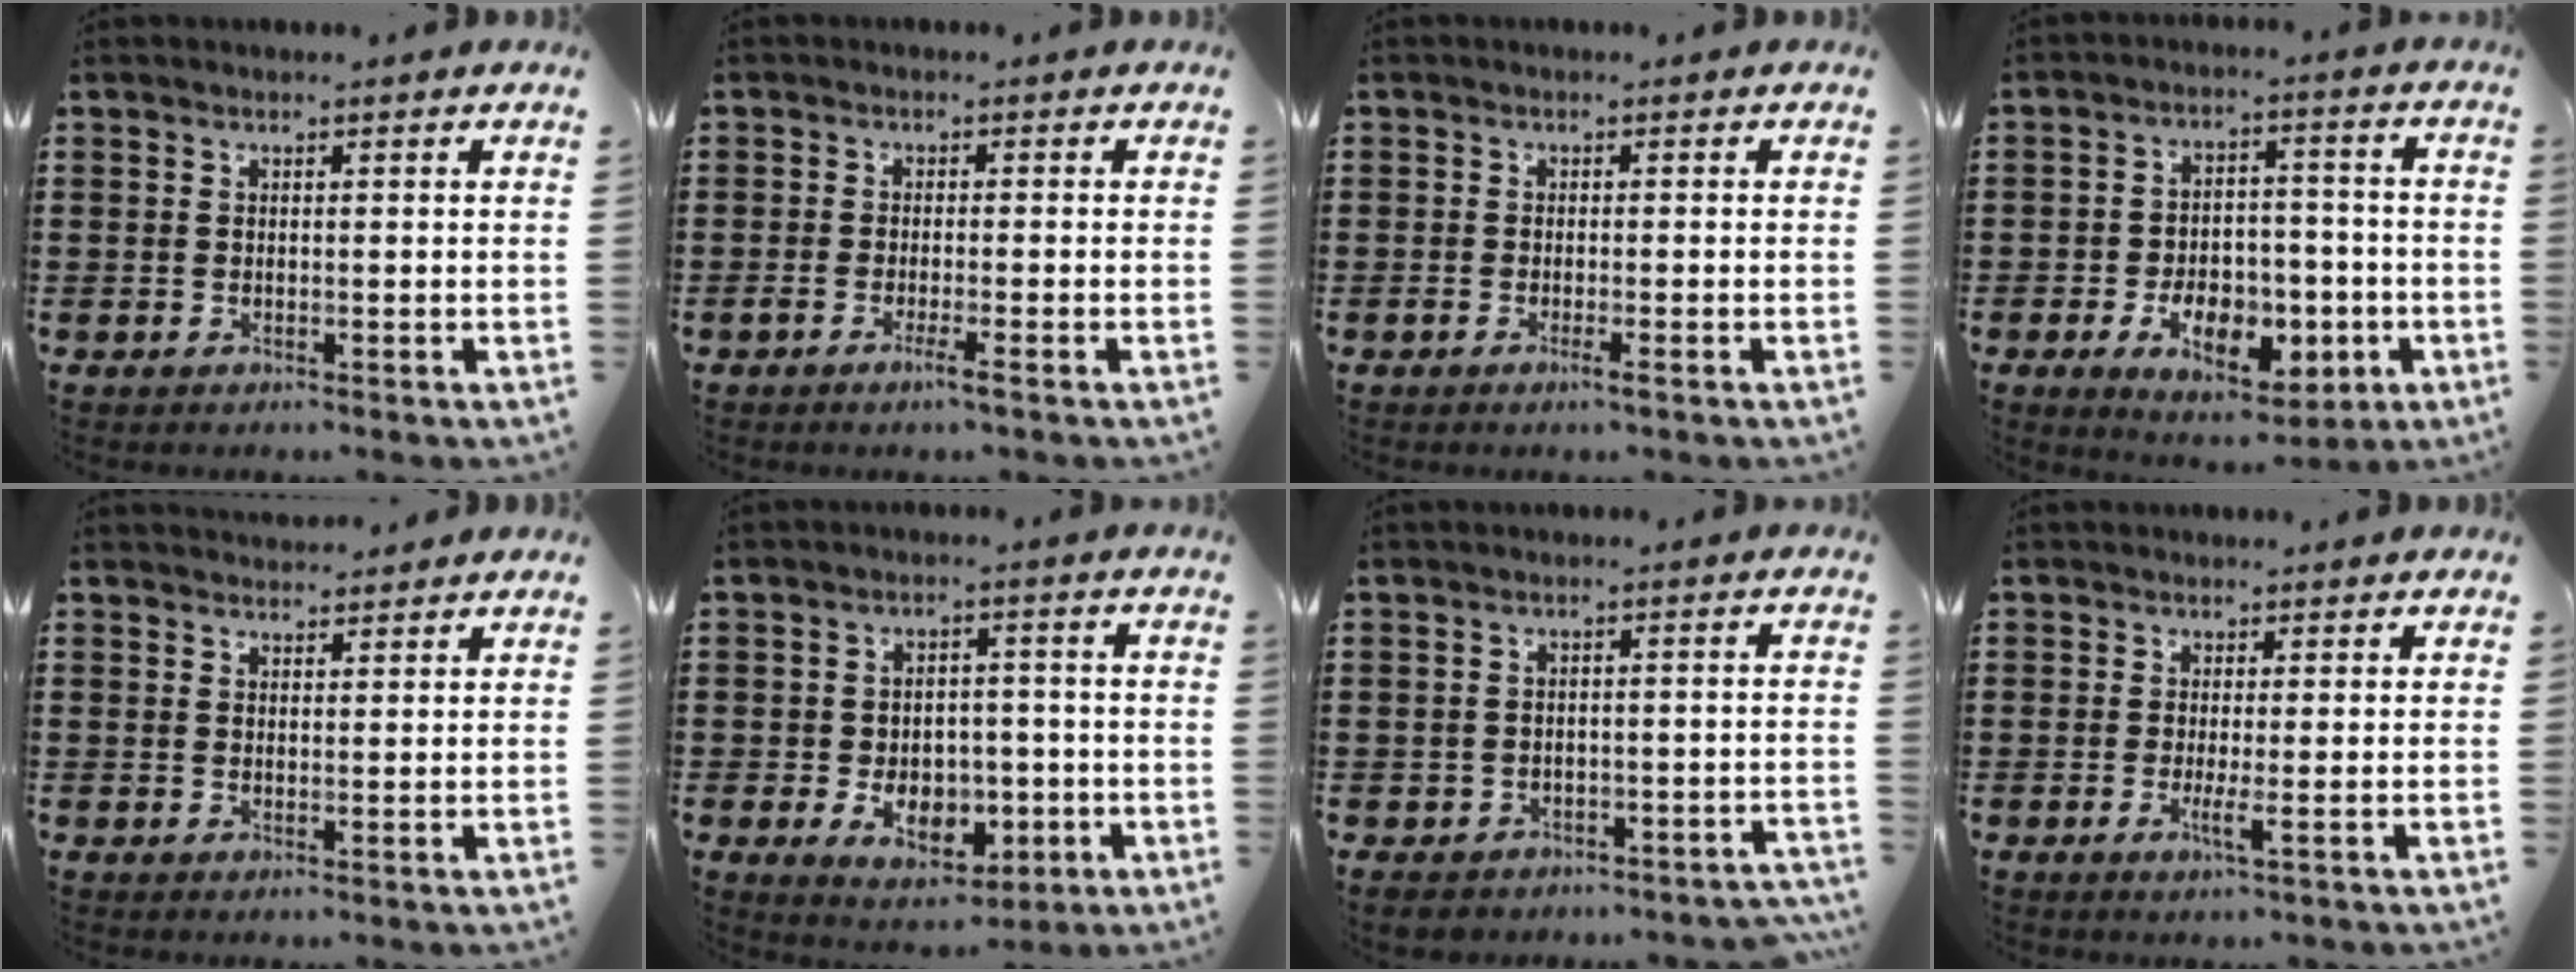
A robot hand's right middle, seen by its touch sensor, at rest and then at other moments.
{"total": 2.2, "force": [-1.3, 0.0, 1.8], "torque": [-0.030, -0.003, -0.024]}
{"total": 1.3, "force": [-0.6, 0.1, 1.1], "torque": [-0.020, -0.002, -0.011]}
{"total": 8.9, "force": [-3.8, 5.2, 6.1], "torque": [-0.072, 0.004, -0.068]}
{"total": 1.9, "force": [1.8, 0.4, -0.1], "torque": [0.005, 0.001, 0.034]}
{"total": 6.8, "force": [-2.3, 4.5, 4.5], "torque": [-0.055, 0.005, -0.044]}
{"total": 2.6, "force": [-2.6, 0.7, -0.1], "torque": [-0.006, 0.004, -0.056]}
{"total": 1.9, "force": [-0.5, 0.1, 1.8], "torque": [-0.034, -0.005, -0.008]}